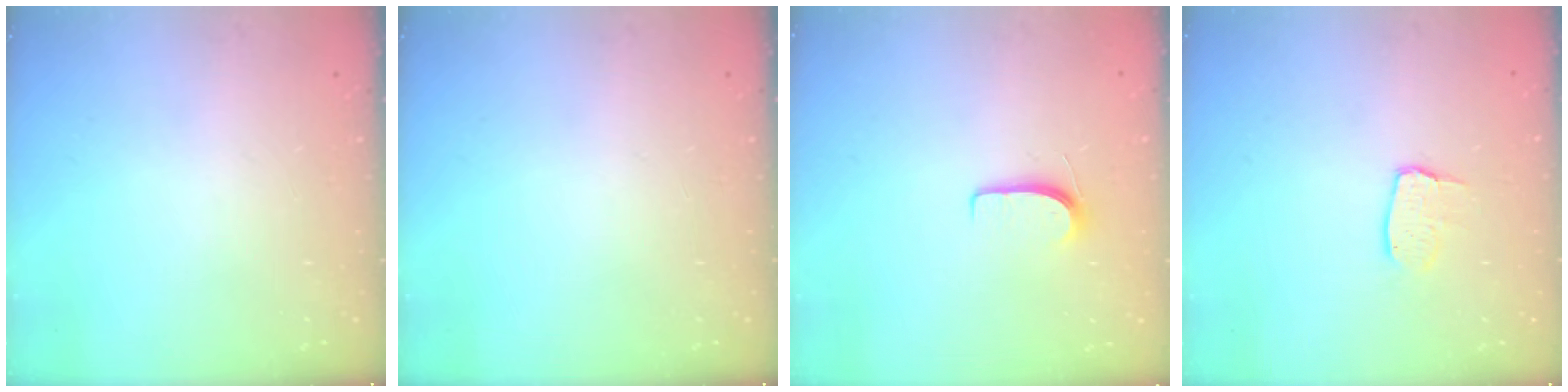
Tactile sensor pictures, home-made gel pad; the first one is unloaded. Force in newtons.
{"total": 0.0}
{"total": 5.8, "press": 5.8, "slide": 0.6}
{"total": 6.1, "press": 6.0, "slide": 0.4}